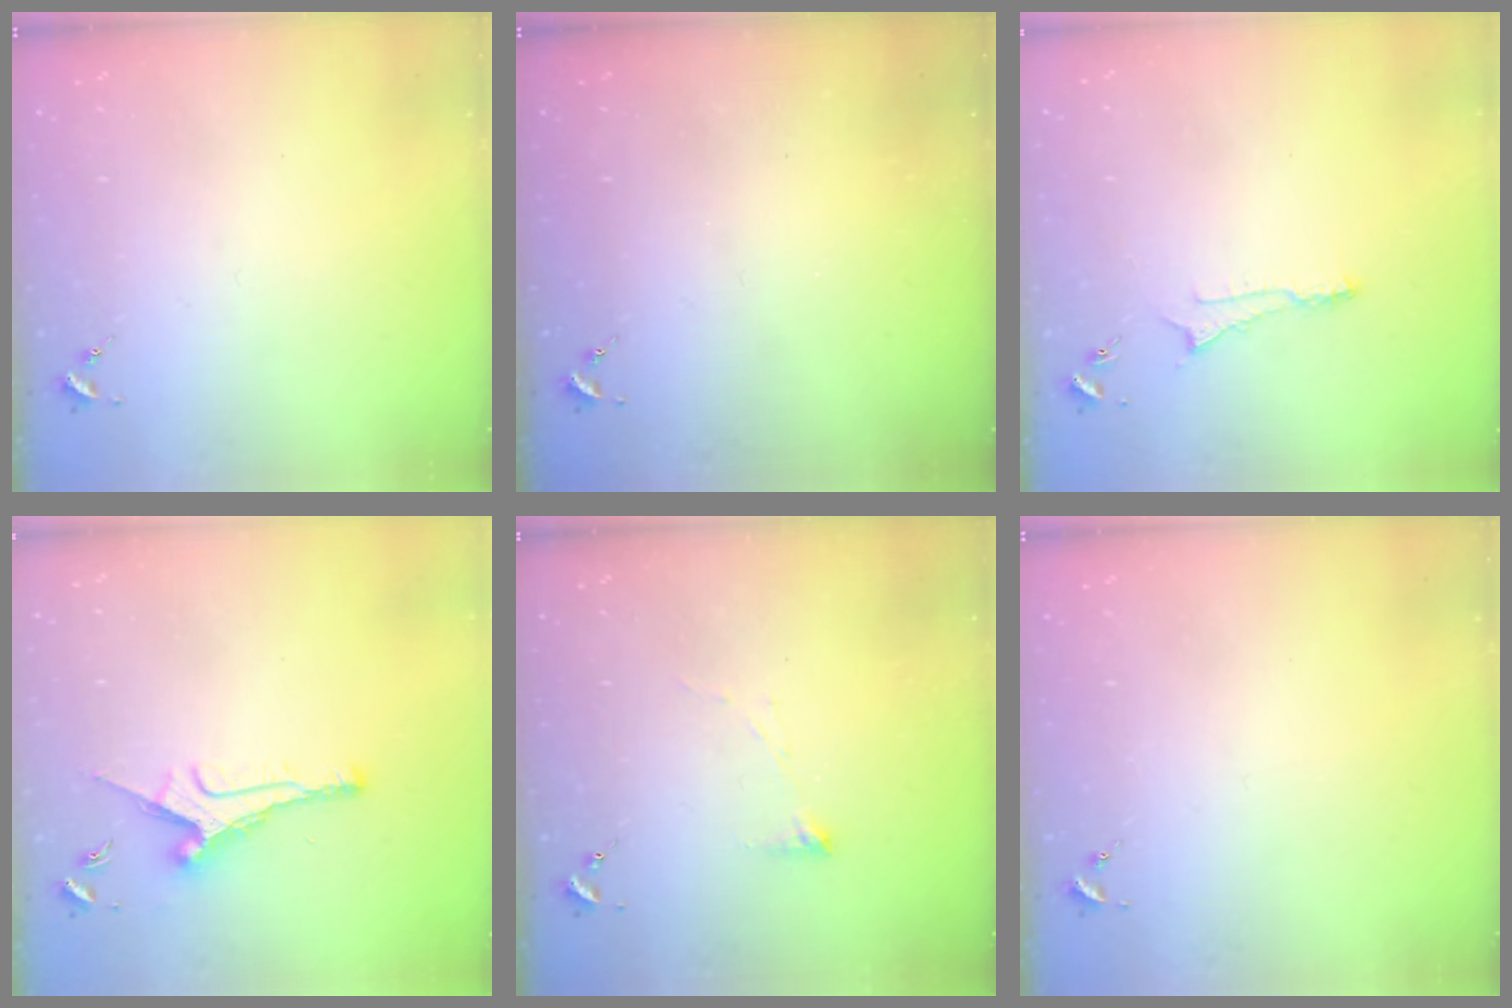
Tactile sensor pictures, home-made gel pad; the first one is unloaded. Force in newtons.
{"total": 0.0}
{"total": 4.6, "press": 4.6, "slide": 0.6}
{"total": 10.2, "press": 10.2, "slide": 0.9}
{"total": 3.7, "press": 3.7, "slide": 0.4}
{"total": 0.0}